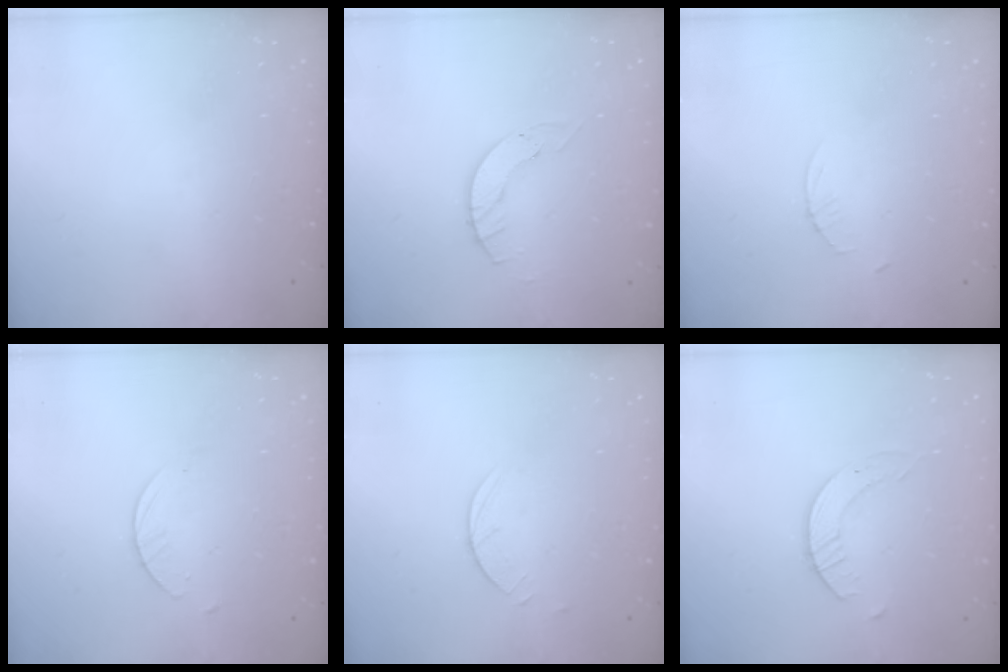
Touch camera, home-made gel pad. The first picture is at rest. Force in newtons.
{"total": 3.9, "press": 3.9, "slide": 0.4}
{"total": 2.3, "press": 2.3, "slide": 0.3}
{"total": 2.7, "press": 2.6, "slide": 0.3}
{"total": 2.9, "press": 2.8, "slide": 0.3}
{"total": 2.6, "press": 2.6, "slide": 0.3}